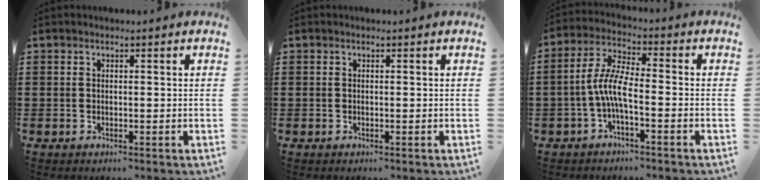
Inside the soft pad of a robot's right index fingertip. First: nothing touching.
{"total": 0.0}
{"total": 6.2, "force": [-2.0, 1.5, 5.7], "torque": [-0.134, -0.008, -0.045]}